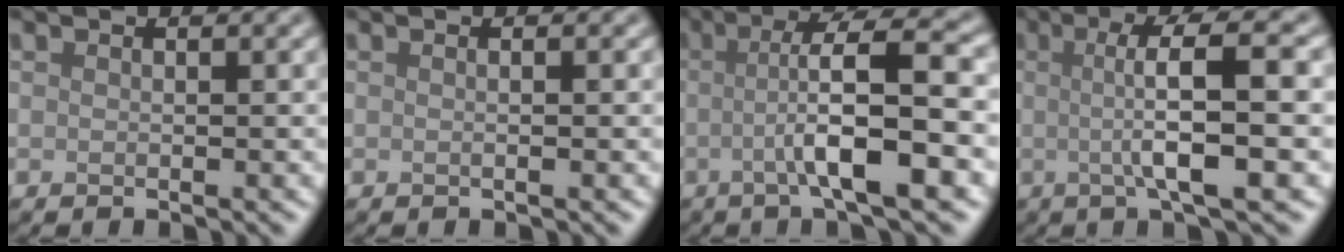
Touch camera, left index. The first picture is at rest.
{"total": 1.0, "force": [0.0, 0.4, 0.9], "torque": [-0.007, 0.000, -0.008]}
{"total": 8.2, "force": [-1.1, 1.7, 7.9], "torque": [-0.111, 0.011, -0.023]}
{"total": 7.3, "force": [0.1, 1.5, 7.1], "torque": [-0.109, 0.010, -0.003]}